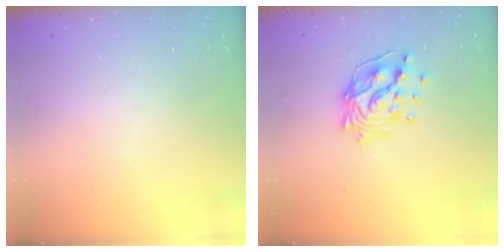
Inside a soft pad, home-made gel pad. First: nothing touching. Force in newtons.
{"total": 14.4, "press": 14.3, "slide": 1.7}